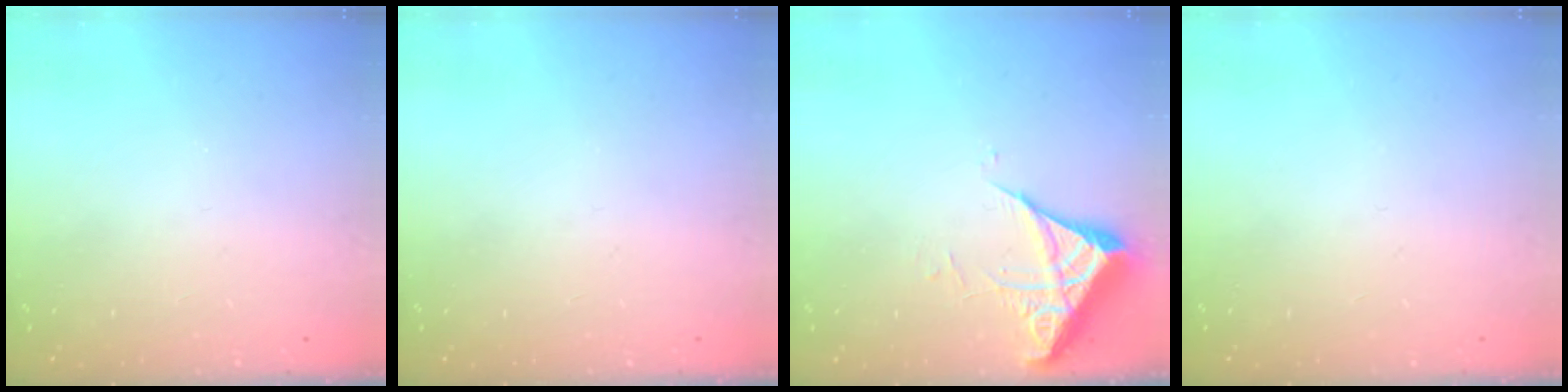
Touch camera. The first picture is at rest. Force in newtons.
{"total": 0.0}
{"total": 5.4, "press": 5.3, "slide": 0.6}
{"total": 0.0}